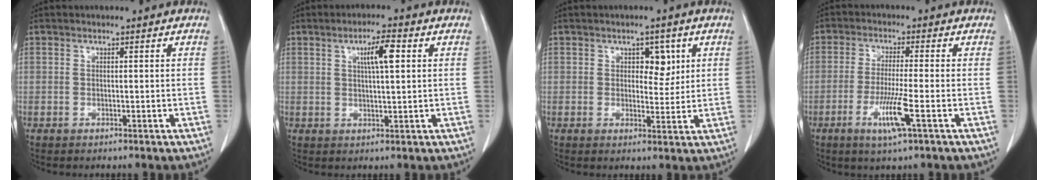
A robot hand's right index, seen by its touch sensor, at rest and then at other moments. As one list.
[{"total": 5.0, "force": [1.6, 0.6, 4.7], "torque": [-0.082, 0.004, 0.028]}, {"total": 3.8, "force": [1.5, 2.2, 2.8], "torque": [-0.031, 0.003, 0.021]}, {"total": 6.8, "force": [-2.7, -0.4, 6.2], "torque": [-0.121, -0.018, -0.051]}]